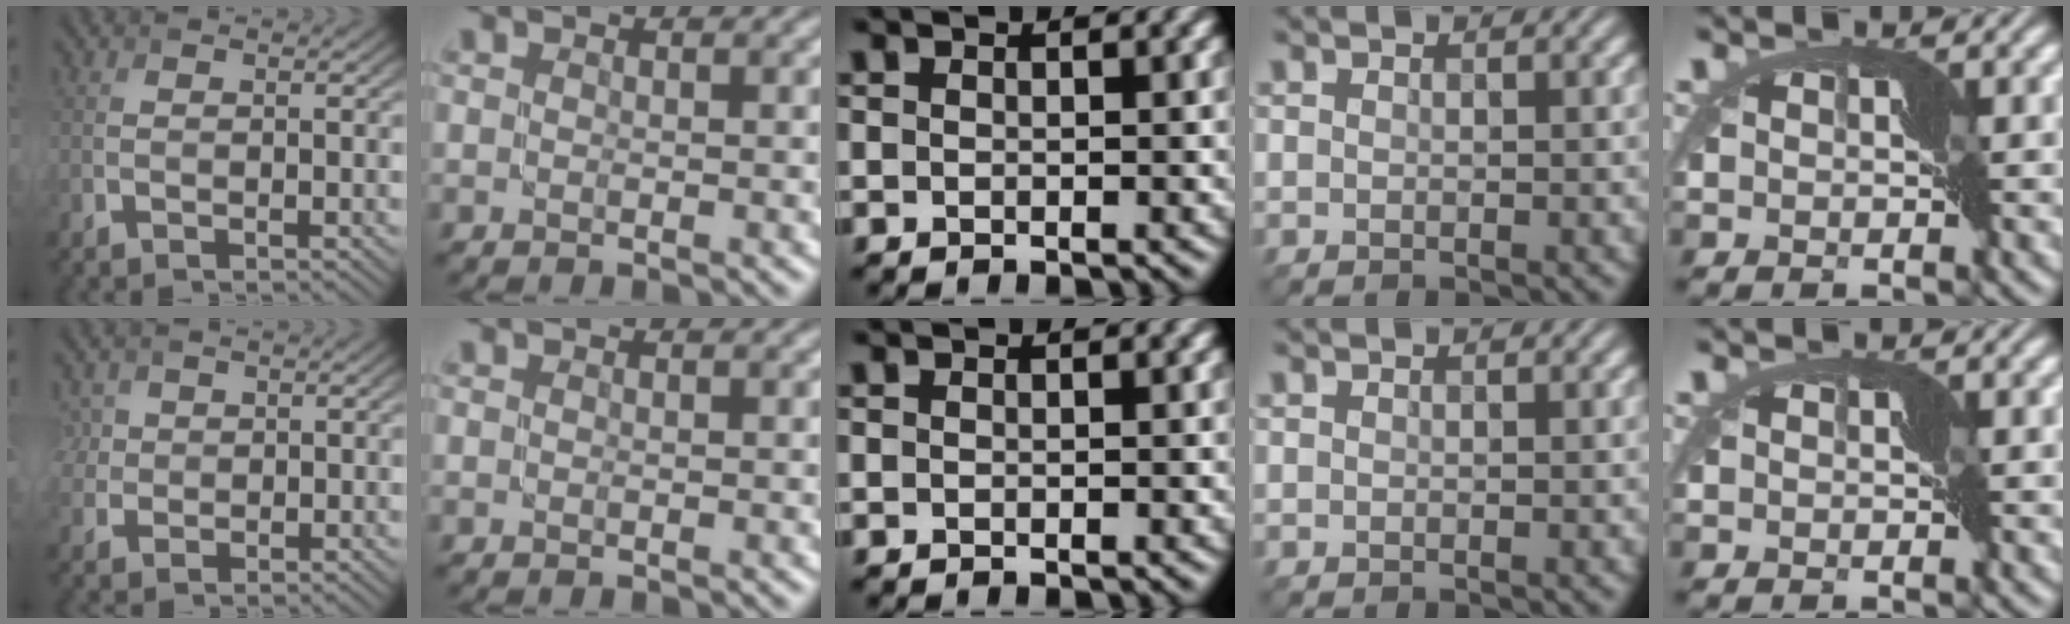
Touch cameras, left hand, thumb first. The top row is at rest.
{"thumb": {"total": 2.8, "force": [1.1, 2.4, 1.0], "torque": [-0.029, 0.003, 0.021]}}